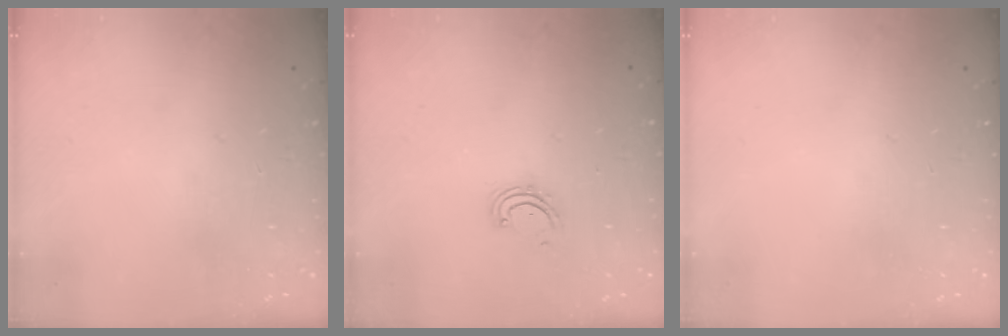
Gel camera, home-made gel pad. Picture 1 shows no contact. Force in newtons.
{"total": 2.7, "press": 2.6, "slide": 0.5}
{"total": 0.0}